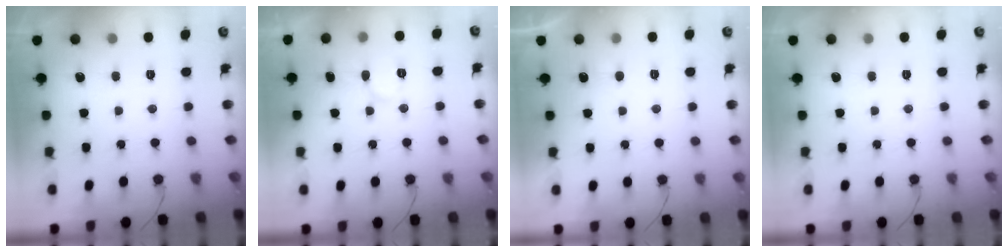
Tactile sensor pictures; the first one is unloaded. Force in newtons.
{"total": 6.4, "press": 6.4, "slide": 0.5}
{"total": 3.0, "press": 2.9, "slide": 0.4}
{"total": 0.0}